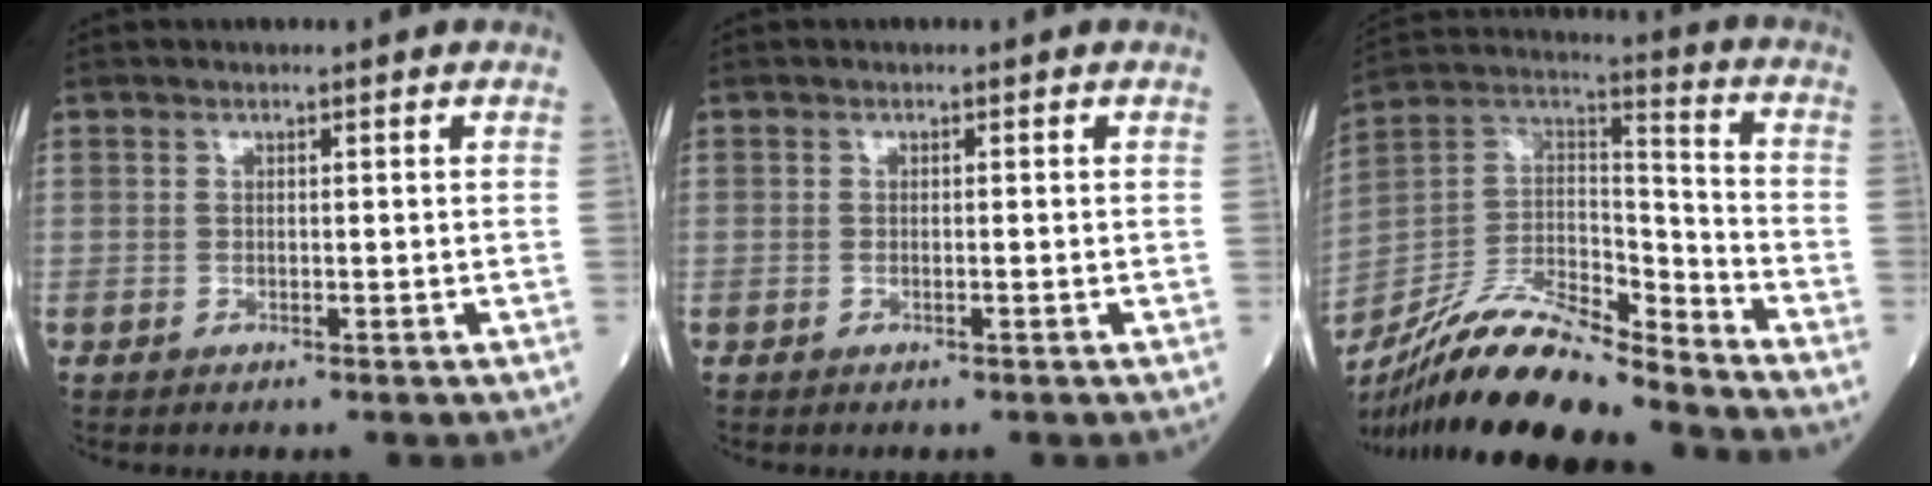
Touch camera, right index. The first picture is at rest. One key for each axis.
{"total": 0.6, "fx": -0.2, "fy": 0.0, "fz": 0.5, "tx": -0.011, "ty": 0.000, "tz": -0.003}
{"total": 18.8, "fx": -16.0, "fy": 2.7, "fz": 9.4, "tx": -0.183, "ty": 0.014, "tz": -0.297}